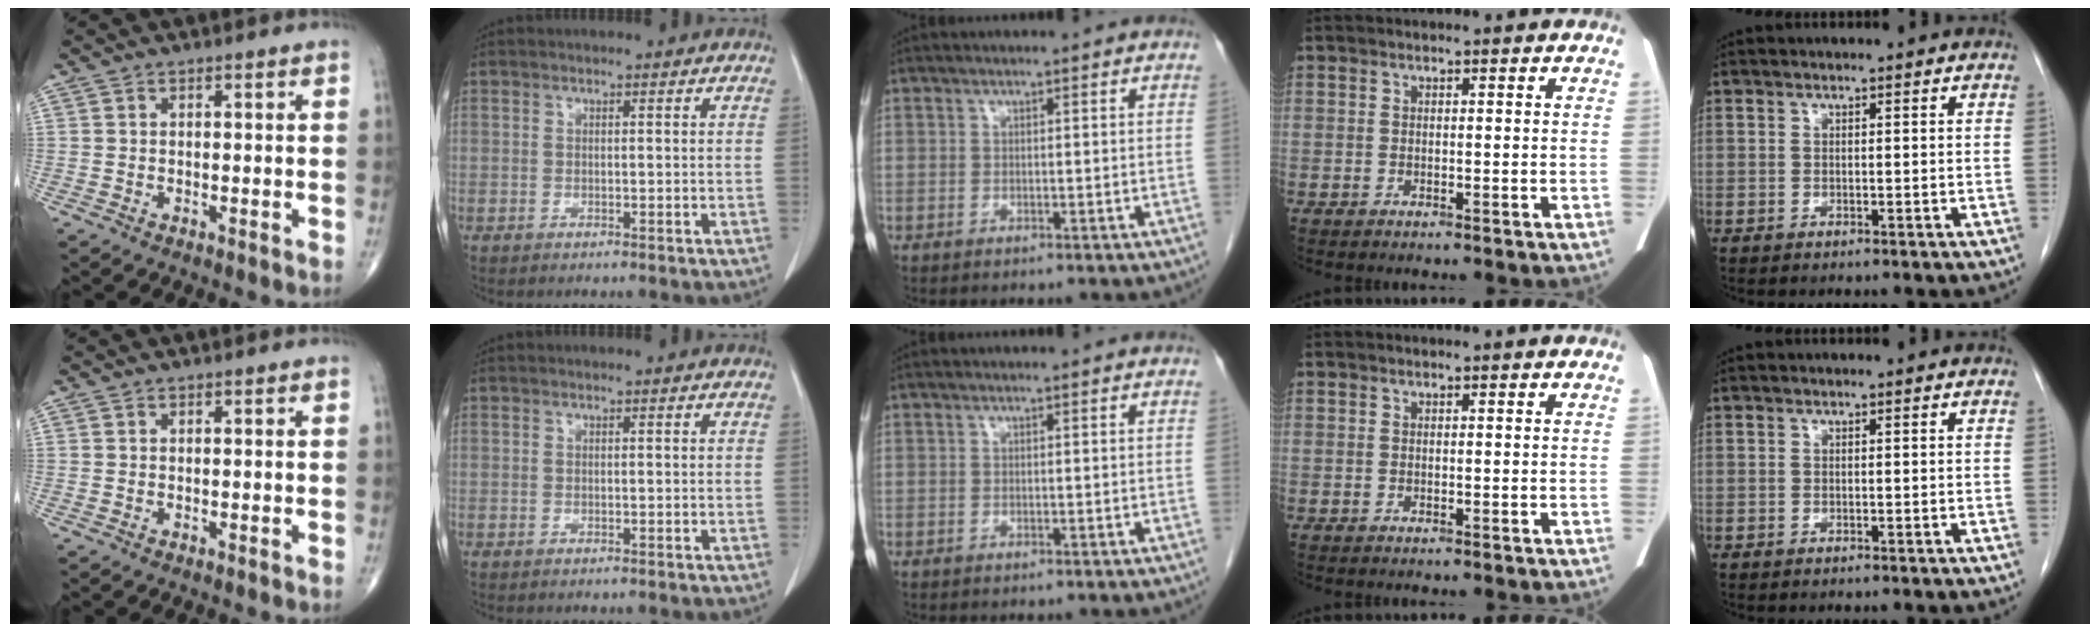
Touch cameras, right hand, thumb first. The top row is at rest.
{}